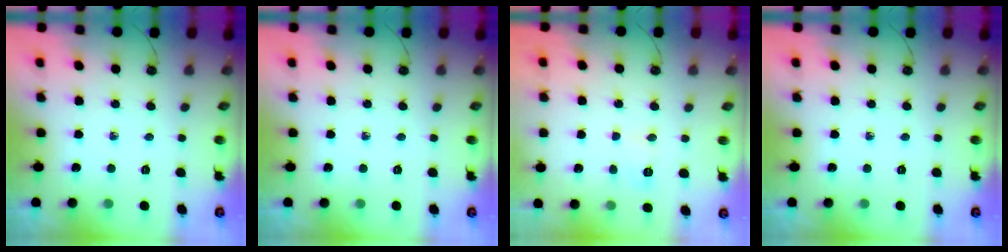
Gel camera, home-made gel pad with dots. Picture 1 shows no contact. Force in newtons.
{"total": 0.0}
{"total": 4.1, "press": 4.0, "slide": 0.5}
{"total": 0.0}